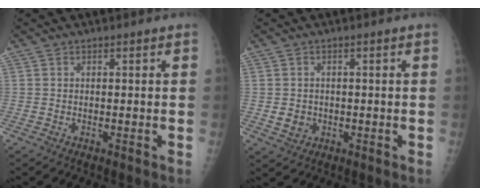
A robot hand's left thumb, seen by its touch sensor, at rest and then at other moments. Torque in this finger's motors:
{"motor_torque": [0.37, 0.60, 0.21, 0.00, 0.00]}